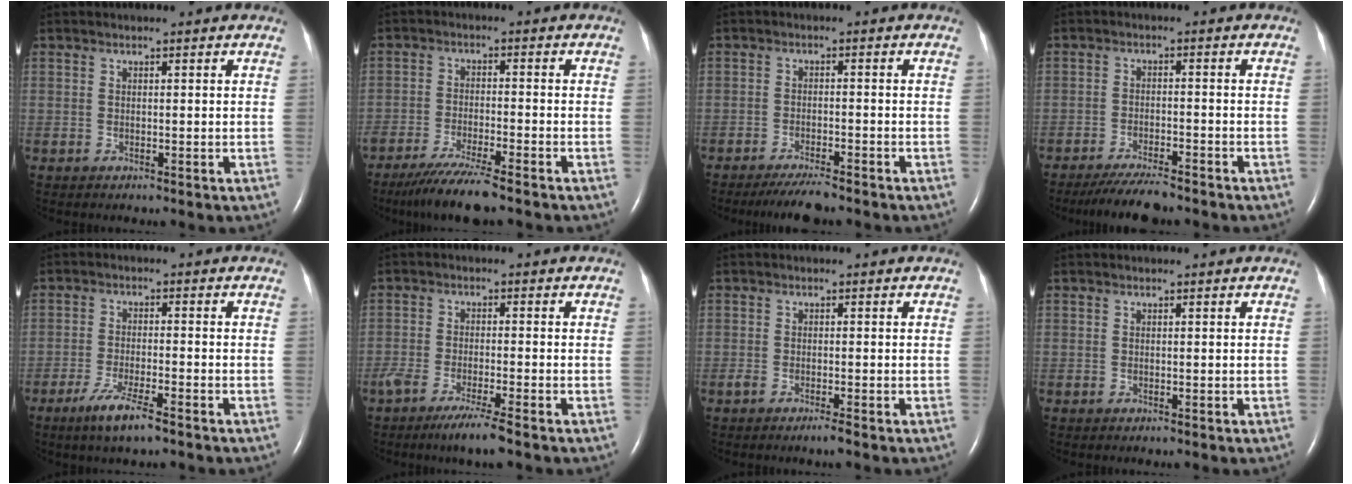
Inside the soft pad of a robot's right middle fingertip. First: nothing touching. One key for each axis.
{"total": 7.7, "fx": -6.1, "fy": -0.1, "fz": 4.6, "tx": -0.084, "ty": -0.023, "tz": -0.107}
{"total": 4.9, "fx": -4.3, "fy": 0.3, "fz": 2.4, "tx": -0.043, "ty": -0.014, "tz": -0.074}
{"total": 6.9, "fx": -6.2, "fy": 0.6, "fz": 3.0, "tx": -0.053, "ty": -0.020, "tz": -0.104}
{"total": 5.7, "fx": -3.8, "fy": 0.5, "fz": 4.3, "tx": -0.090, "ty": -0.011, "tz": -0.069}
{"total": 5.6, "fx": -4.0, "fy": -0.2, "fz": 4.0, "tx": -0.072, "ty": -0.015, "tz": -0.070}
{"total": 1.4, "fx": -1.0, "fy": -0.2, "fz": 1.0, "tx": -0.023, "ty": -0.003, "tz": -0.022}
{"total": 0.0}